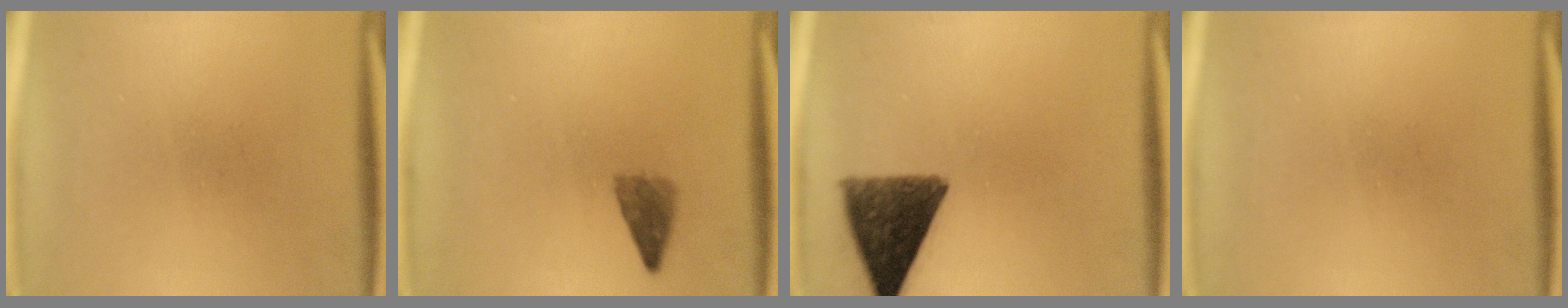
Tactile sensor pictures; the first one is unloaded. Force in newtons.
{"total": 2.4}
{"total": 10.7}
{"total": 0.0}